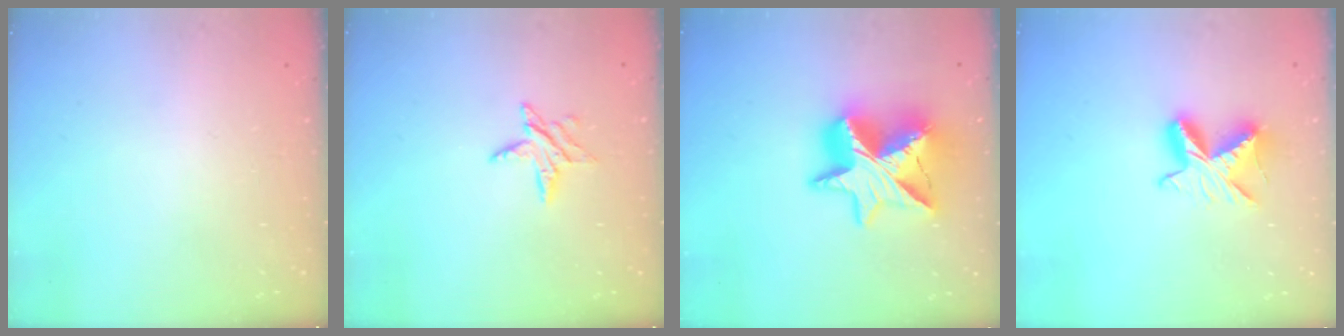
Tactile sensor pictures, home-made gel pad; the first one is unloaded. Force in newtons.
{"total": 6.5, "press": 6.5, "slide": 0.5}
{"total": 20.4, "press": 20.4, "slide": 1.7}
{"total": 9.7, "press": 9.7, "slide": 0.6}